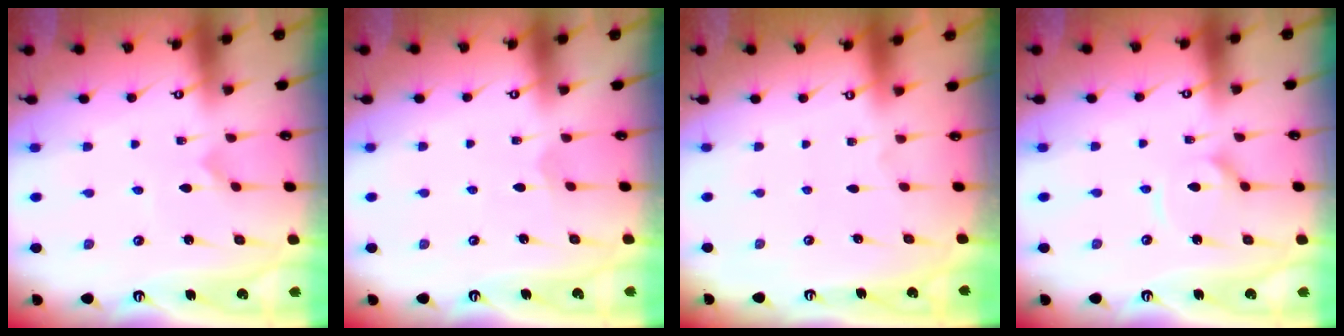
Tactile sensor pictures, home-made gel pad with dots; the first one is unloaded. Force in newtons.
{"total": 2.6, "press": 2.6, "slide": 0.2}
{"total": 0.0}
{"total": 5.6, "press": 5.5, "slide": 0.6}